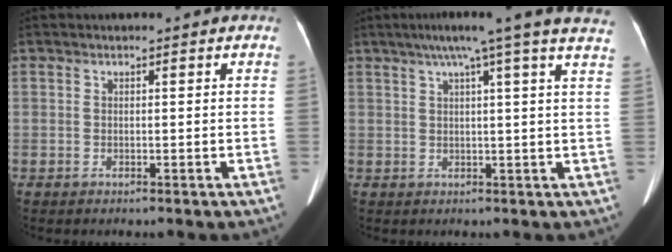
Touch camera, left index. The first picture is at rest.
{"total": 15.7, "force": [12.5, -1.4, 9.4], "torque": [-0.147, 0.016, 0.146]}